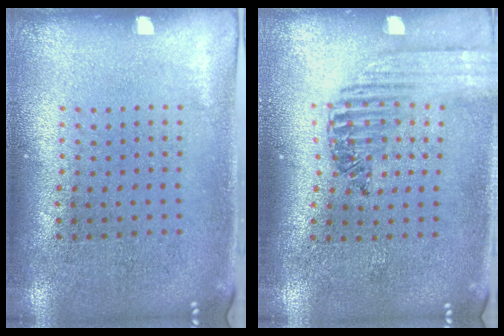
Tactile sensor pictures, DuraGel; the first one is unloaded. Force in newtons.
{"total": 1.3, "press": 1.3, "slide": 0.4}